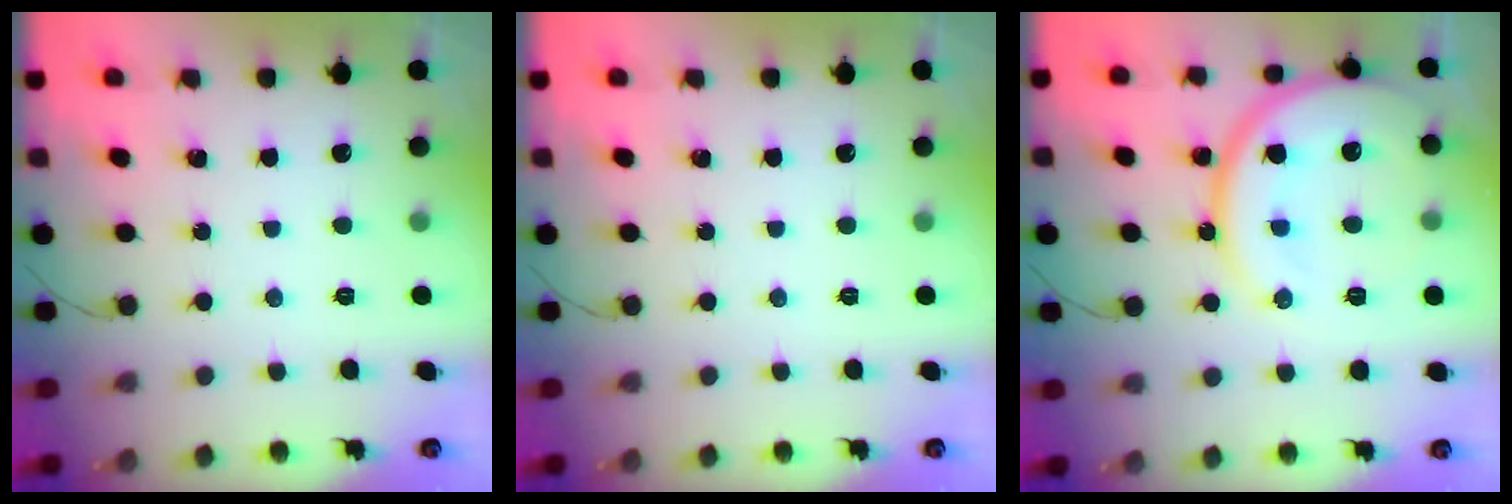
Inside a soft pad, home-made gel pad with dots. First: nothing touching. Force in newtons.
{"total": 0.0}
{"total": 17.6, "press": 17.5, "slide": 1.8}